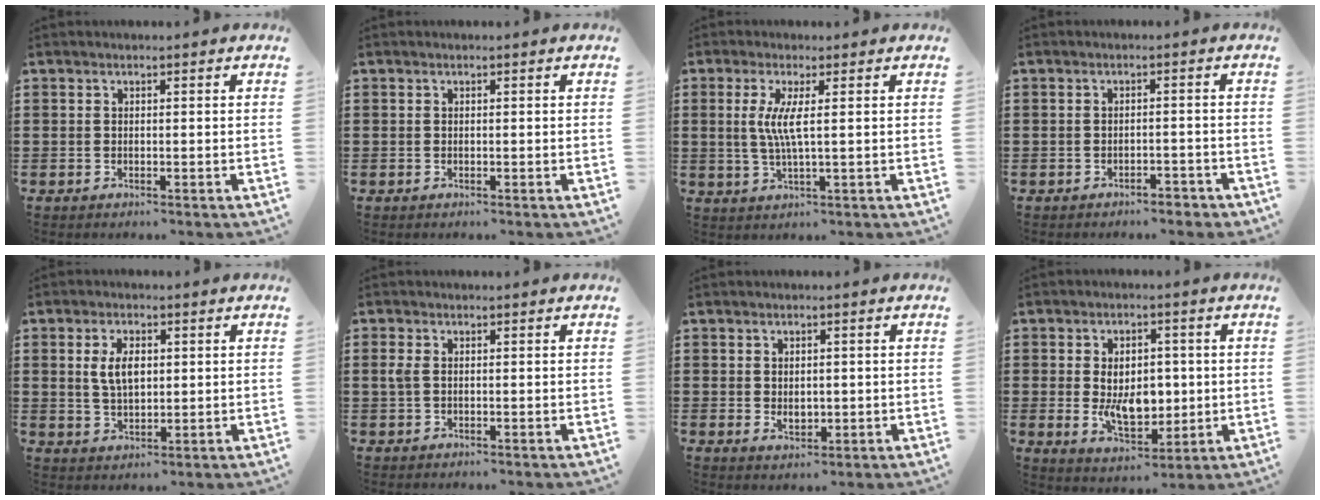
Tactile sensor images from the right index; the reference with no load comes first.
{"total": 0.0}
{"total": 4.8, "force": [0.6, 0.2, 4.8], "torque": [-0.107, -0.013, 0.004]}
{"total": 1.9, "force": [-1.8, 0.4, 0.4], "torque": [-0.015, 0.001, -0.038]}
{"total": 4.9, "force": [0.9, 2.6, 4.1], "torque": [-0.078, 0.007, 0.013]}
{"total": 2.0, "force": [0.2, 1.1, 1.7], "torque": [-0.051, -0.001, -0.002]}
{"total": 2.3, "force": [0.1, 1.6, 1.6], "torque": [-0.025, 0.003, 0.001]}
{"total": 8.2, "force": [-0.2, 5.2, 6.4], "torque": [-0.107, 0.002, -0.008]}